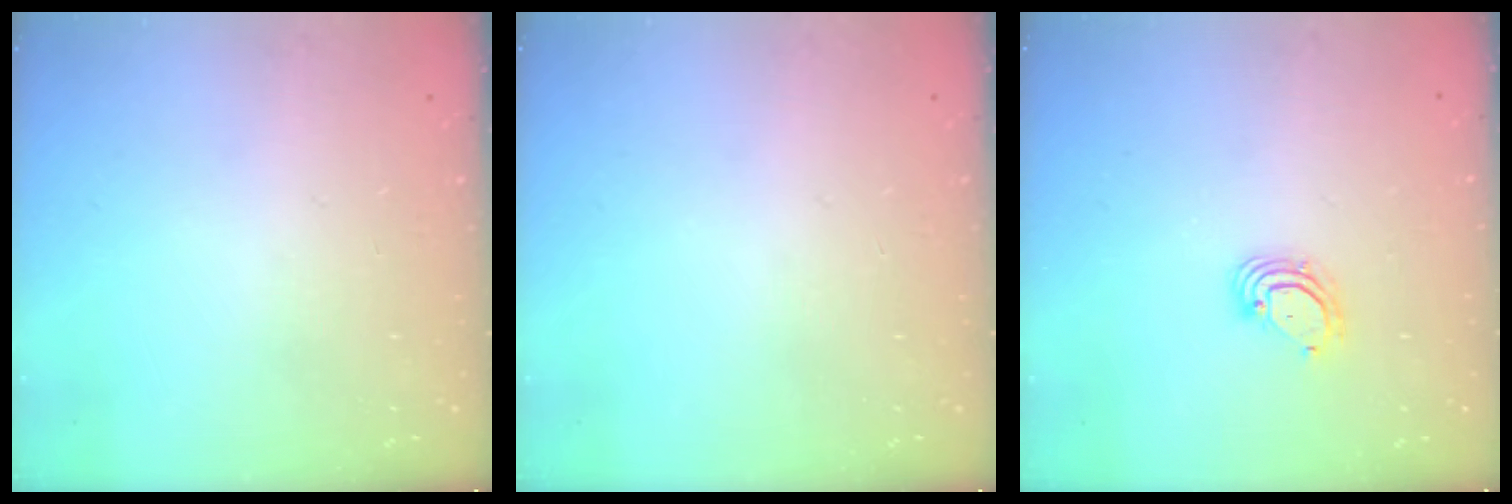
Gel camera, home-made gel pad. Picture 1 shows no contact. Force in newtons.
{"total": 0.0}
{"total": 4.3, "press": 4.3, "slide": 0.2}